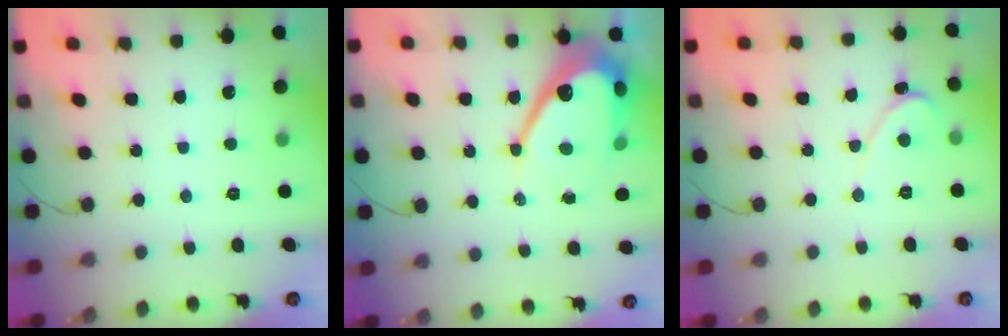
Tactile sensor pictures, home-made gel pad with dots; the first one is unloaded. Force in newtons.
{"total": 13.6, "press": 13.5, "slide": 1.1}
{"total": 2.4, "press": 2.4, "slide": 0.2}